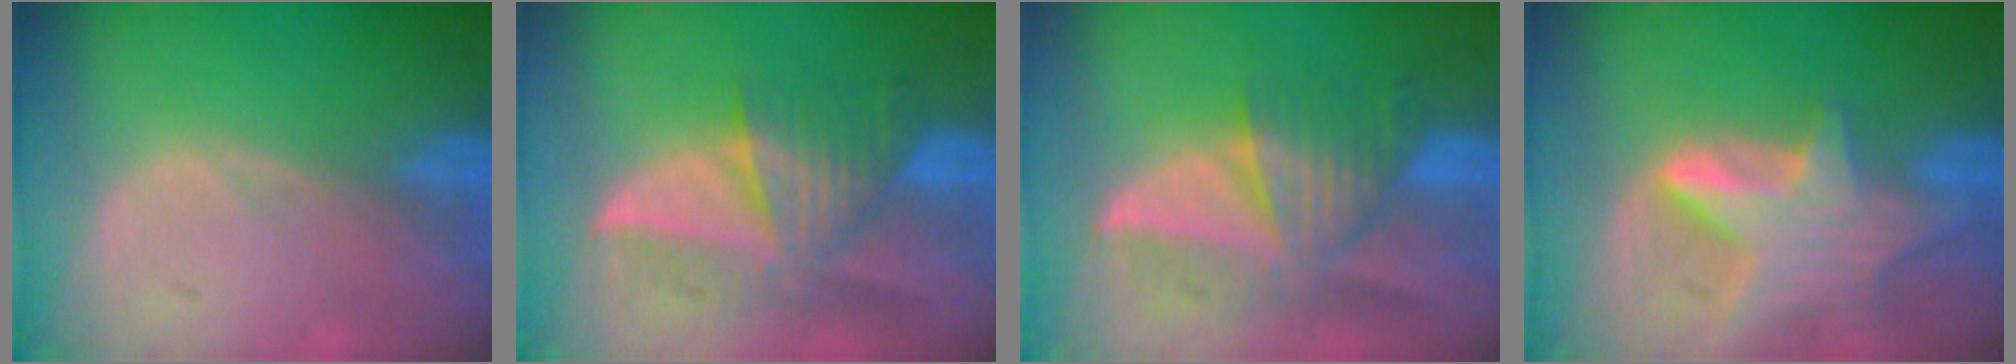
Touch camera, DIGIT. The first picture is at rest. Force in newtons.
{"total": 8.4, "press": 7.9, "slide": 3.0}
{"total": 8.7, "press": 8.0, "slide": 3.5}
{"total": 8.2, "press": 7.3, "slide": 3.7}